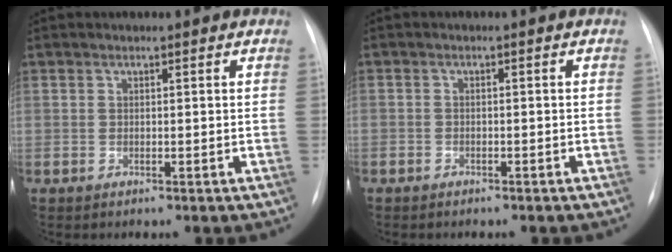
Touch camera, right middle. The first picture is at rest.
{"total": 1.8, "force": [-1.4, 1.0, 0.5], "torque": [-0.011, 0.003, -0.015]}